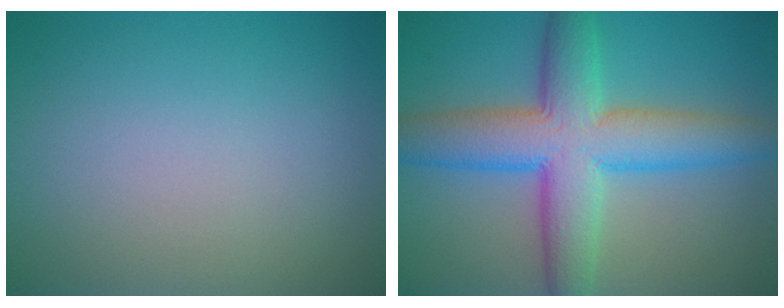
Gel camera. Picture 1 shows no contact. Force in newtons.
{"total": 9.2, "press": 9.2, "slide": 0.1}